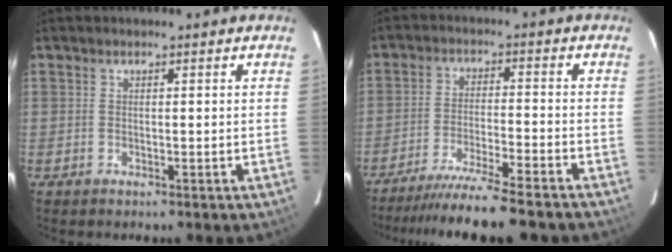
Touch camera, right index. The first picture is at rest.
{"total": 13.7, "force": [-12.2, -0.1, 6.2], "torque": [-0.135, -0.023, -0.198]}